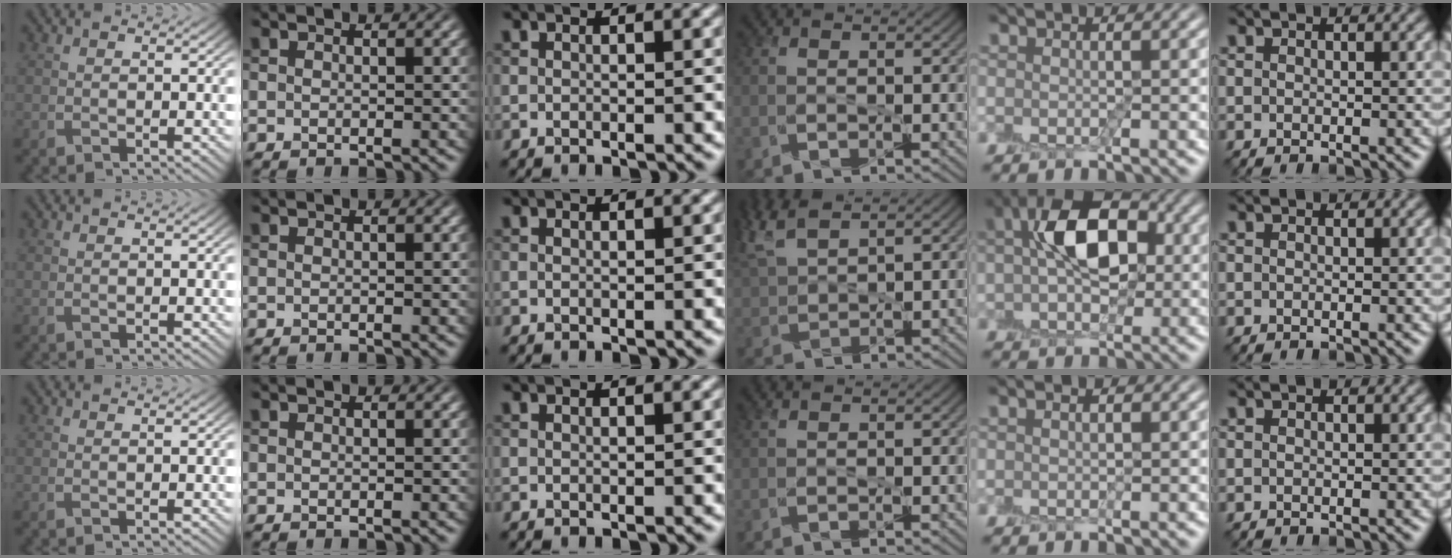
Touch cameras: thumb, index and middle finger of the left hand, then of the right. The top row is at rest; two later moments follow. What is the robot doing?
{"motion": "peel", "object": "shipping label"}